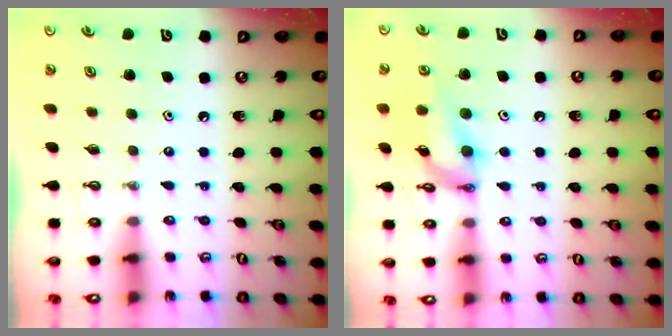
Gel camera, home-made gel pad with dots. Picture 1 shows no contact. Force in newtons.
{"total": 13.4, "press": 13.4, "slide": 1.2}